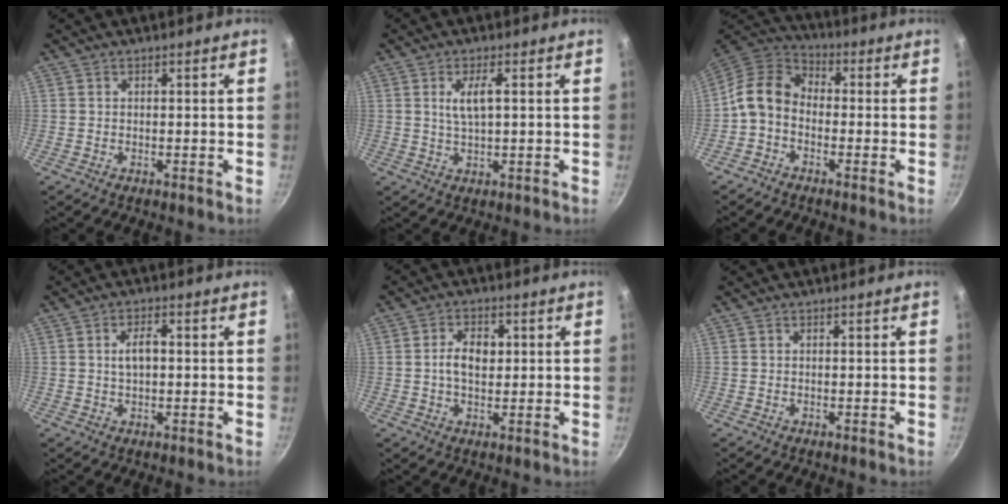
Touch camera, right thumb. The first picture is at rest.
{"total": 4.4, "force": [1.0, 1.3, 4.1], "torque": [-0.084, -0.002, 0.021]}
{"total": 9.6, "force": [-1.9, 7.3, 6.0], "torque": [-0.106, 0.037, -0.053]}
{"total": 3.8, "force": [0.3, 2.0, 3.3], "torque": [-0.058, 0.005, 0.005]}
{"total": 5.7, "force": [0.5, 3.6, 4.3], "torque": [-0.066, 0.006, 0.006]}
{"total": 0.0}